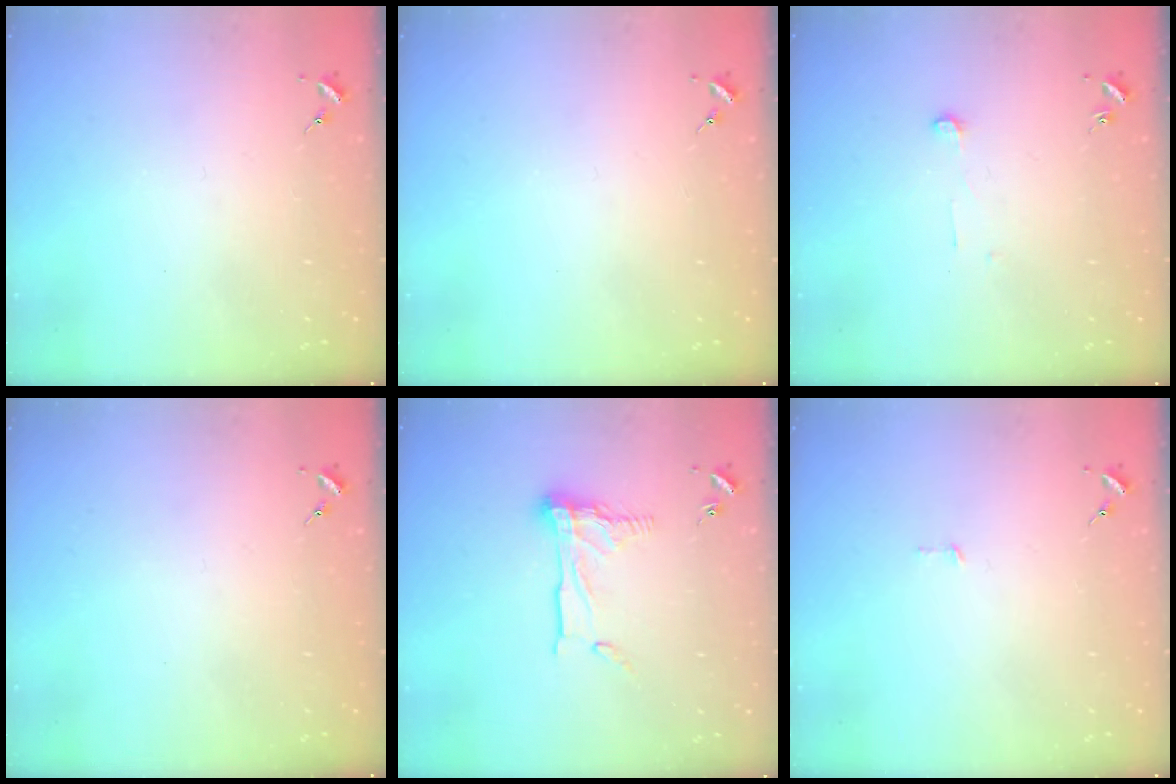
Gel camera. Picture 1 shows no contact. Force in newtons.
{"total": 0.0}
{"total": 3.7, "press": 3.7, "slide": 0.3}
{"total": 0.0}
{"total": 13.5, "press": 13.5, "slide": 1.2}
{"total": 2.9, "press": 2.9, "slide": 0.2}